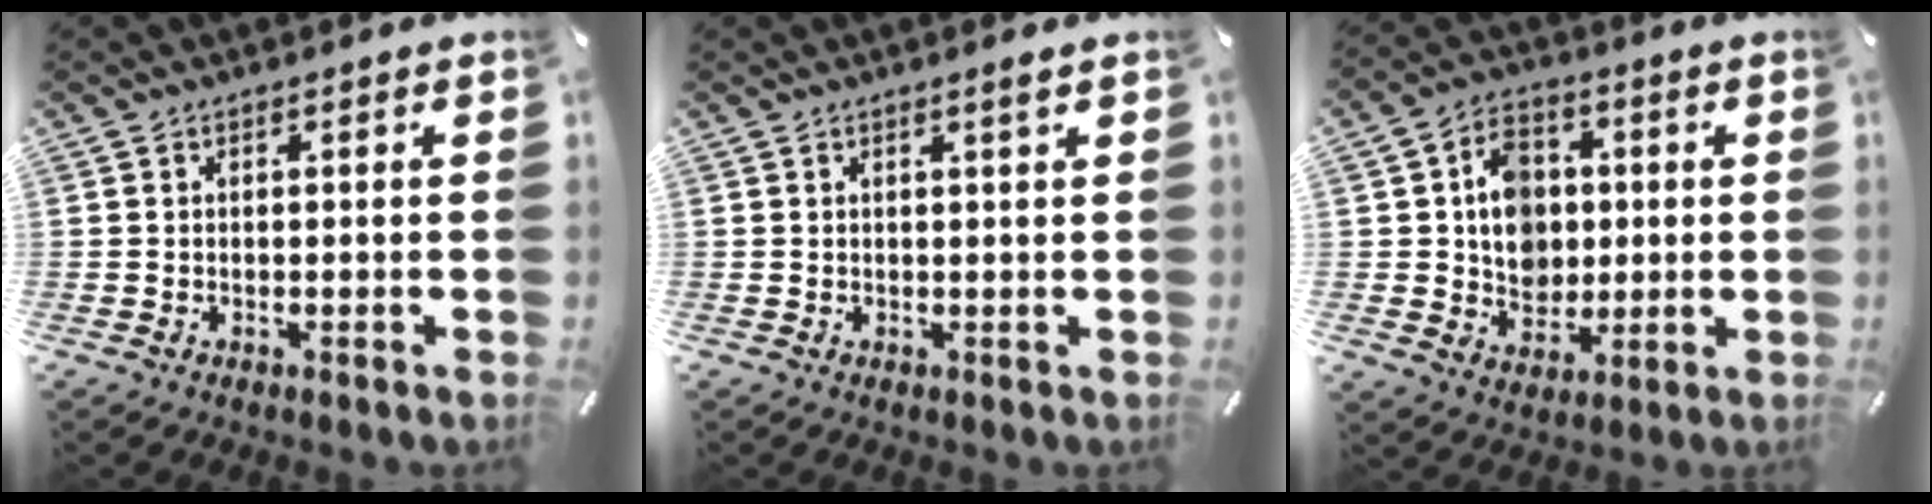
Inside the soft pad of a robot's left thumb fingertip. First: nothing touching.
{"total": 1.3, "force": [0.7, 0.0, 1.1], "torque": [-0.021, -0.001, 0.013]}
{"total": 10.4, "force": [0.8, 9.1, 4.9], "torque": [-0.070, 0.015, 0.019]}